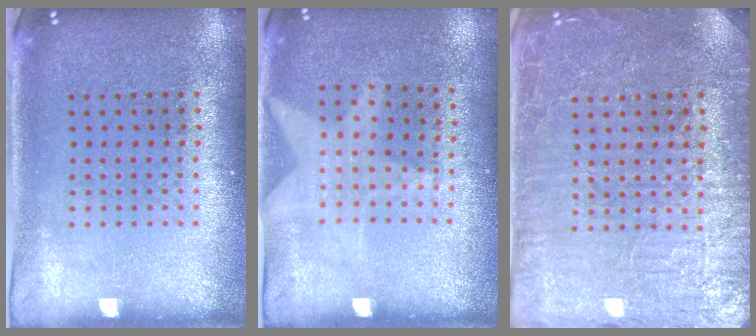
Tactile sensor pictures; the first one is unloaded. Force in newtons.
{"total": 1.1, "press": 0.8, "slide": 0.8}
{"total": 4.0, "press": 4.0, "slide": 0.5}